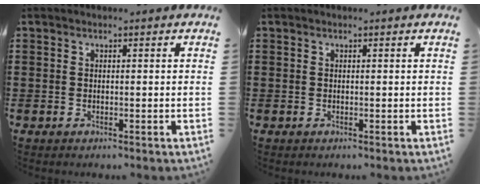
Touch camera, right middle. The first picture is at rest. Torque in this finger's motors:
{"motor_torque": [0.00, 0.00, 0.00, -0.01]}